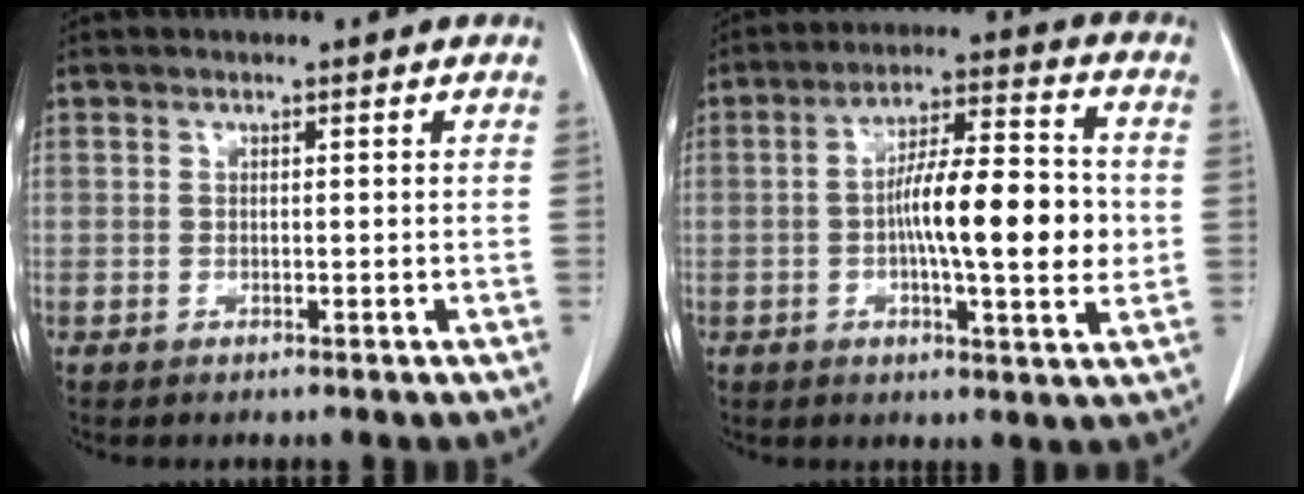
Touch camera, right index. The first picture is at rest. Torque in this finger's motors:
{"motor_torque": [1.72, -0.40, 0.96, 0.21]}